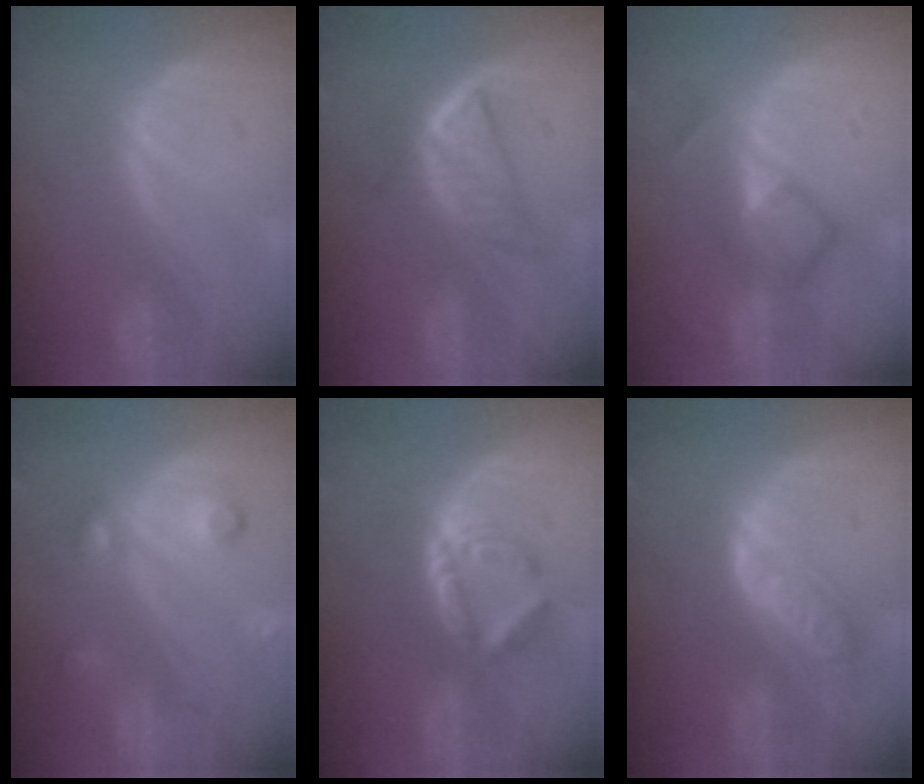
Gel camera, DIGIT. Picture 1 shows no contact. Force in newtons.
{"total": 5.4, "press": 5.0, "slide": 2.0}
{"total": 6.0, "press": 5.1, "slide": 3.1}
{"total": 5.1, "press": 5.1, "slide": 0.1}
{"total": 6.0, "press": 5.2, "slide": 3.1}
{"total": 6.3, "press": 5.6, "slide": 2.8}